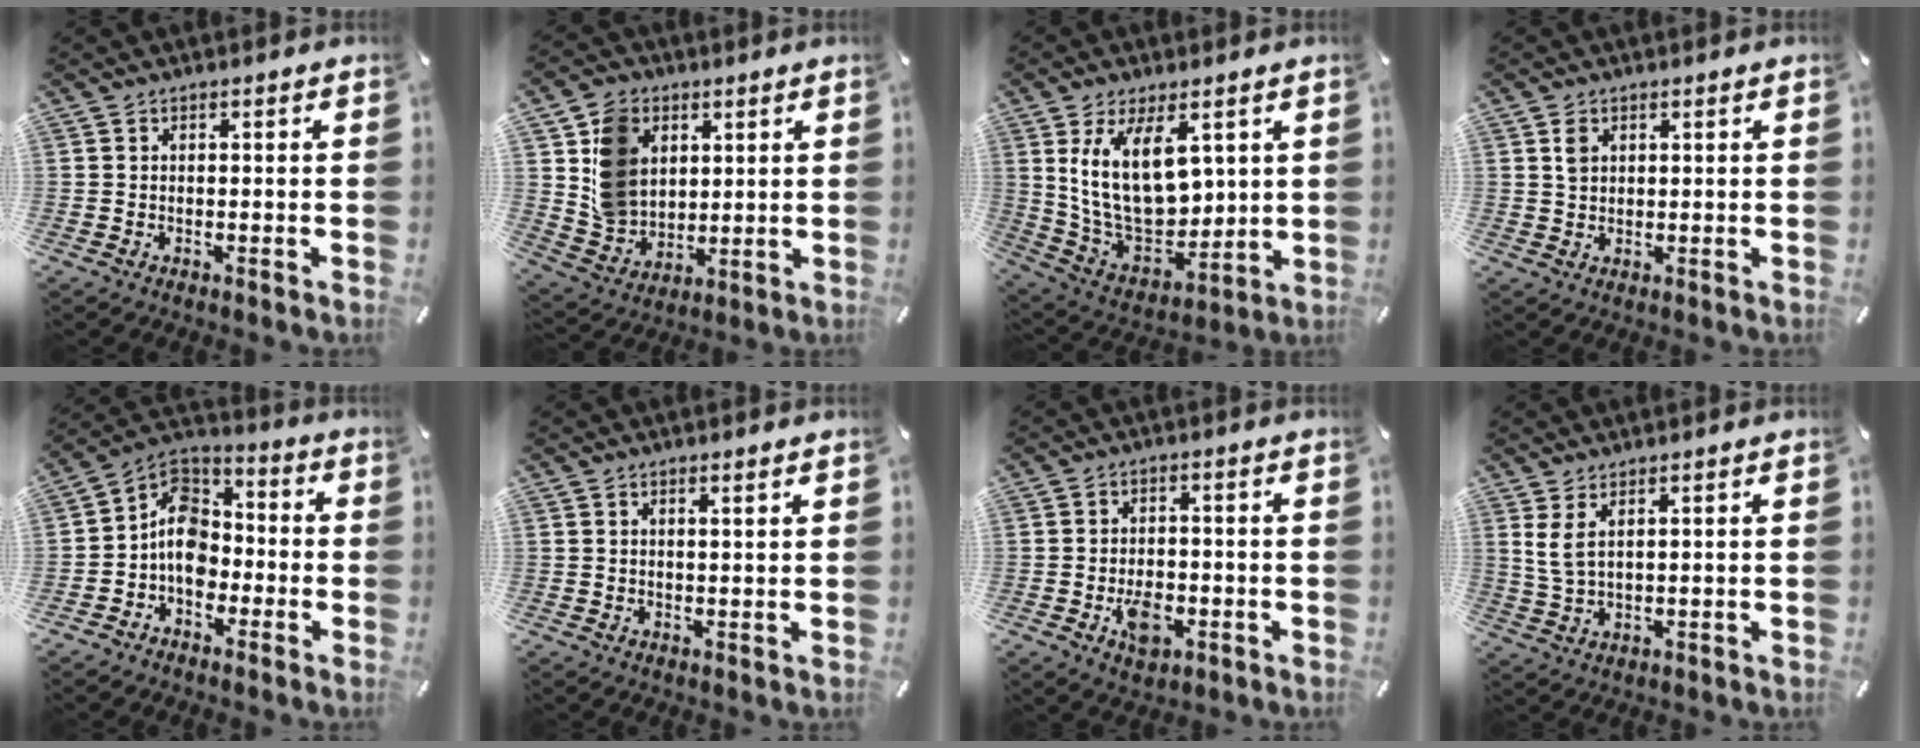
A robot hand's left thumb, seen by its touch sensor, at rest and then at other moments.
{"total": 11.7, "force": [4.1, 9.8, 5.0], "torque": [-0.102, 0.002, 0.084]}
{"total": 17.5, "force": [5.8, 10.4, 12.8], "torque": [-0.246, -0.034, 0.105]}
{"total": 2.5, "force": [1.2, 1.8, 1.2], "torque": [-0.020, -0.001, 0.021]}
{"total": 9.7, "force": [-3.3, 7.8, 4.9], "torque": [-0.111, 0.018, -0.063]}
{"total": 1.3, "force": [1.1, -0.2, 0.7], "torque": [-0.013, -0.003, 0.020]}
{"total": 6.6, "force": [-2.4, 4.1, 4.6], "torque": [-0.082, 0.006, -0.042]}
{"total": 4.2, "force": [2.1, 1.3, 3.3], "torque": [-0.086, -0.008, 0.035]}